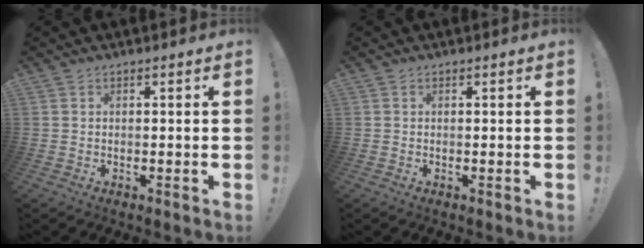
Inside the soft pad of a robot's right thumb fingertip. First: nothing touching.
{"total": 0.0}